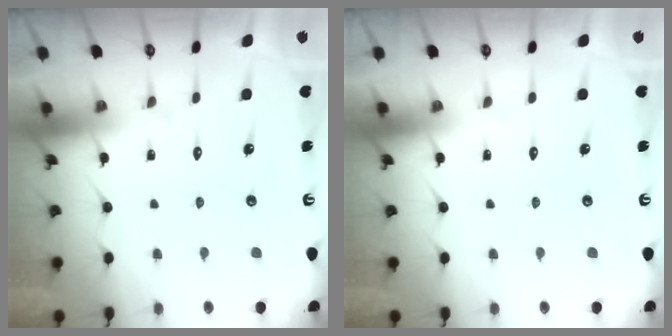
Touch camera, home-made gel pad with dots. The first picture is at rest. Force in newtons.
{"total": 0.0}